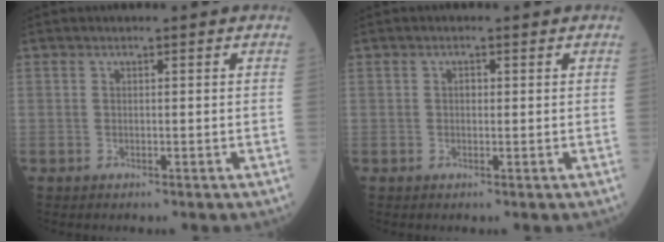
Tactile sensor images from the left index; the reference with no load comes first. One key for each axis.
{"total": 1.1, "fx": 0.3, "fy": 0.8, "fz": 0.6, "tx": -0.018, "ty": 0.010, "tz": 0.008}